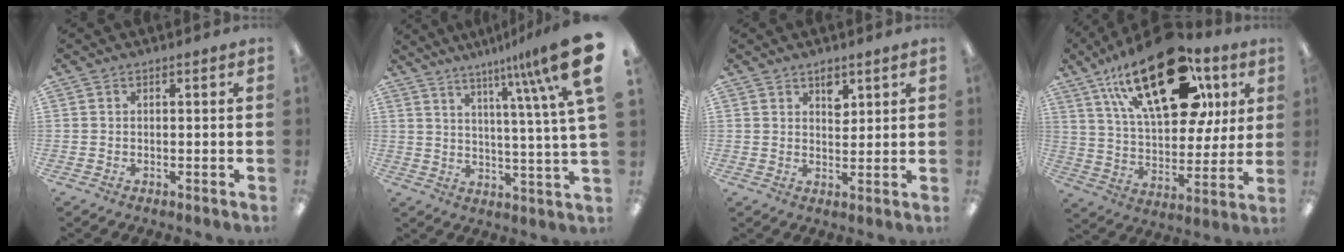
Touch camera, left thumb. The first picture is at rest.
{"total": 16.1, "force": [8.4, 0.8, 13.7], "torque": [-0.209, -0.052, 0.116]}
{"total": 3.4, "force": [2.4, 1.7, 1.7], "torque": [-0.004, -0.016, 0.036]}
{"total": 29.3, "force": [14.2, 14.6, 21.1], "torque": [-0.336, -0.055, 0.241]}